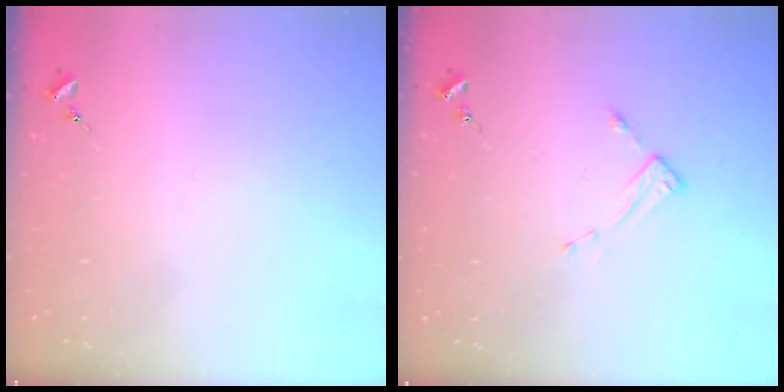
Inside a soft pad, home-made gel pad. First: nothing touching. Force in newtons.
{"total": 2.6, "press": 2.6, "slide": 0.3}